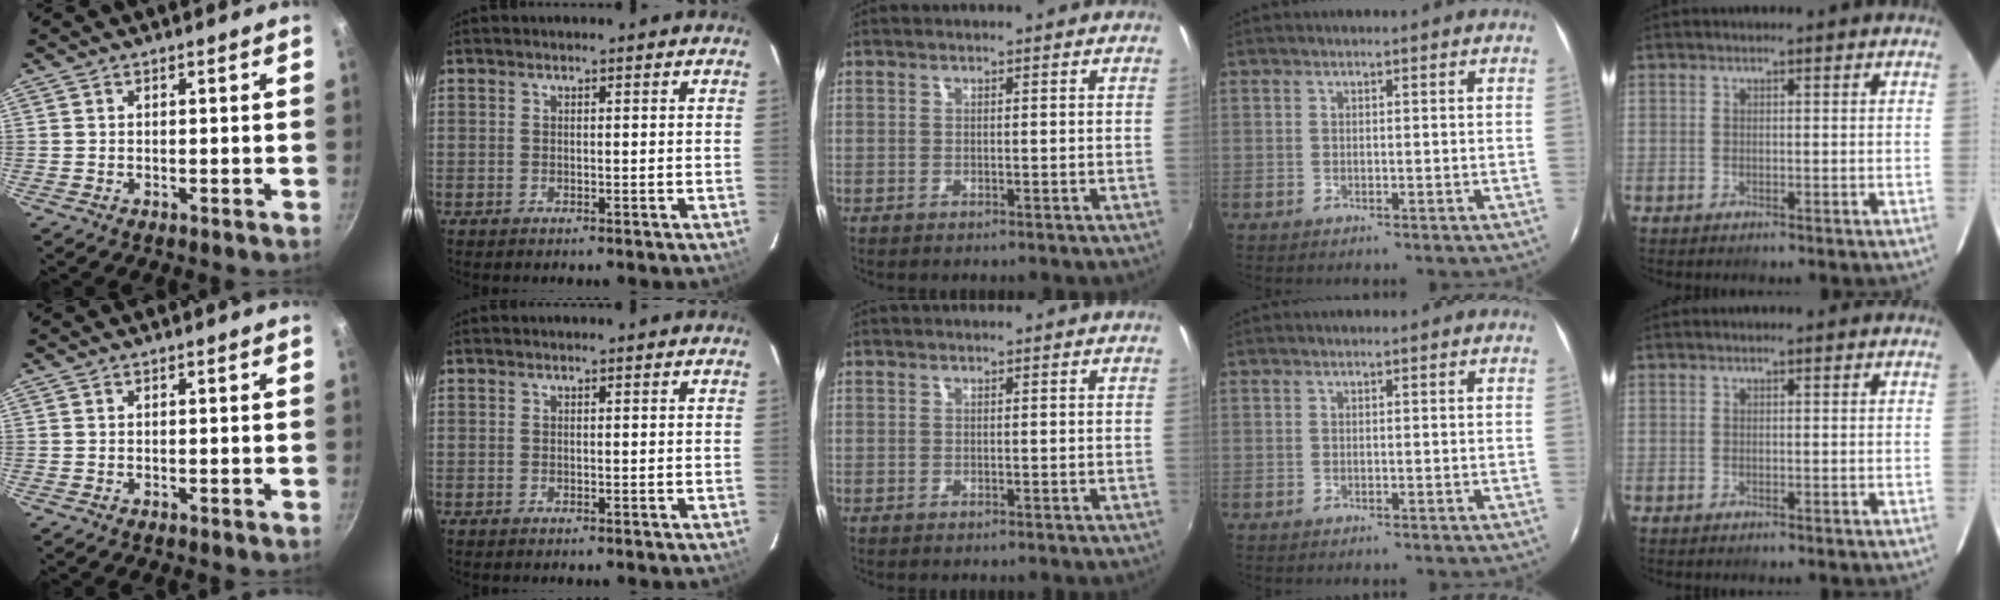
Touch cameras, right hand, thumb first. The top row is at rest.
{}